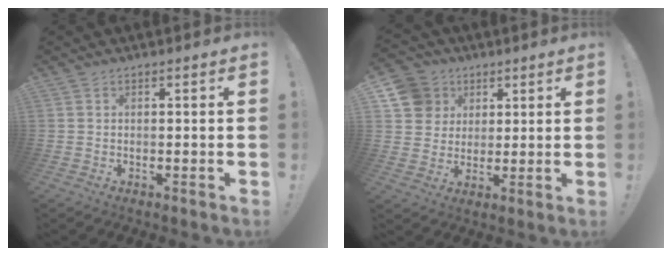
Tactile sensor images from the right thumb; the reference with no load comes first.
{"total": 10.8, "force": [4.1, 9.6, 2.9], "torque": [-0.035, -0.017, 0.086]}